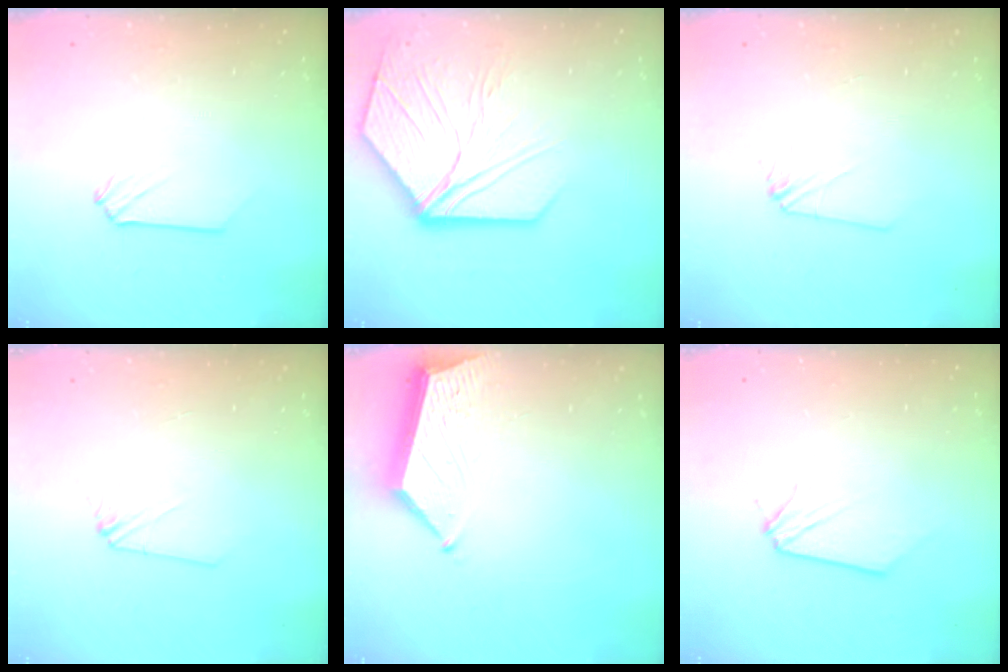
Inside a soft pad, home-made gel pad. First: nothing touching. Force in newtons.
{"total": 15.4, "press": 15.3, "slide": 1.7}
{"total": 2.5, "press": 2.5, "slide": 0.2}
{"total": 3.0, "press": 3.0, "slide": 0.3}
{"total": 6.3, "press": 6.3, "slide": 0.1}
{"total": 0.0}